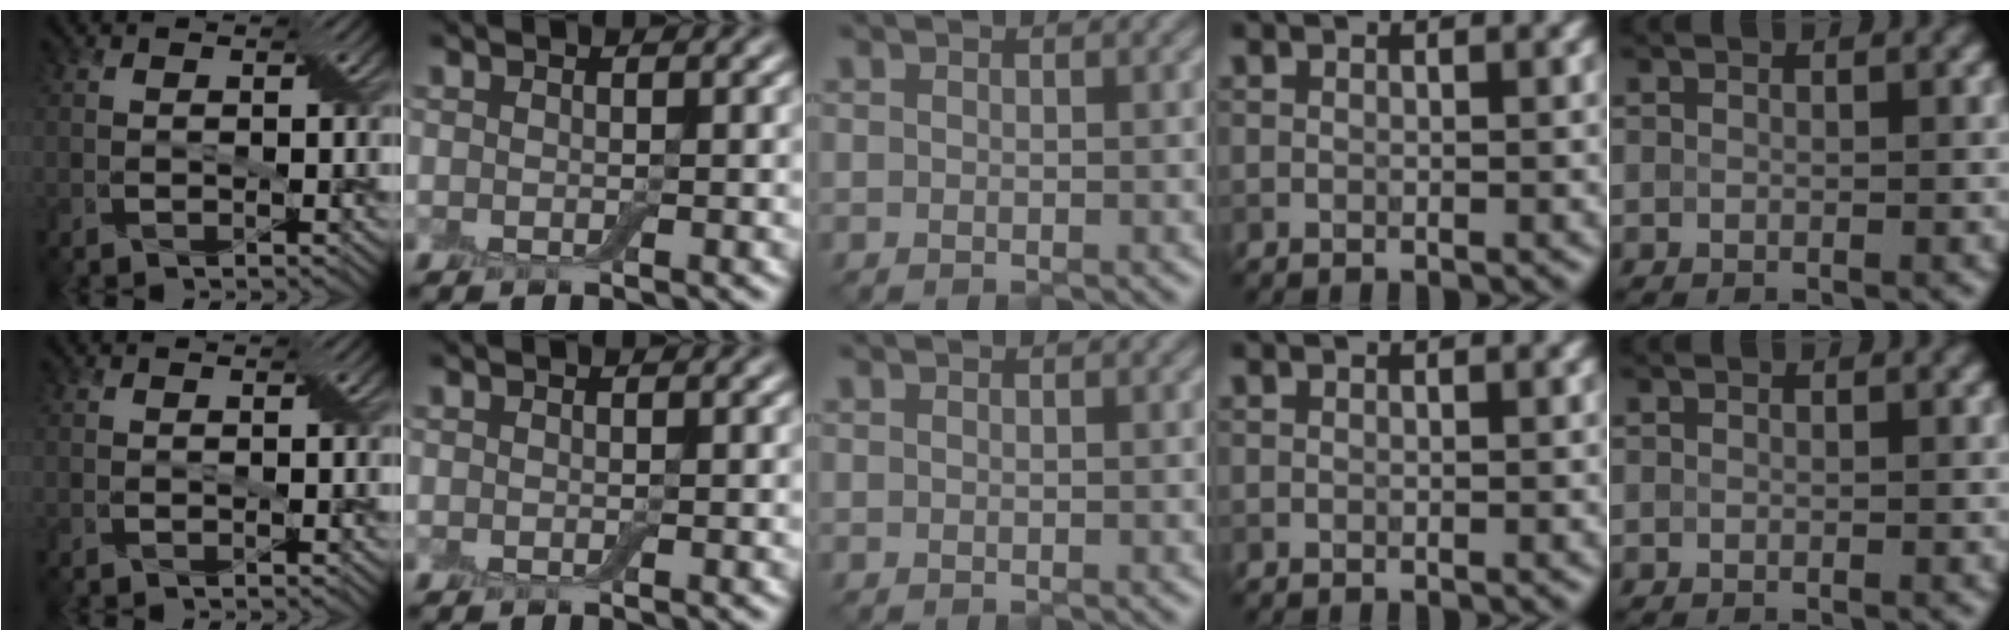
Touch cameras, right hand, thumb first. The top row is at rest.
{}